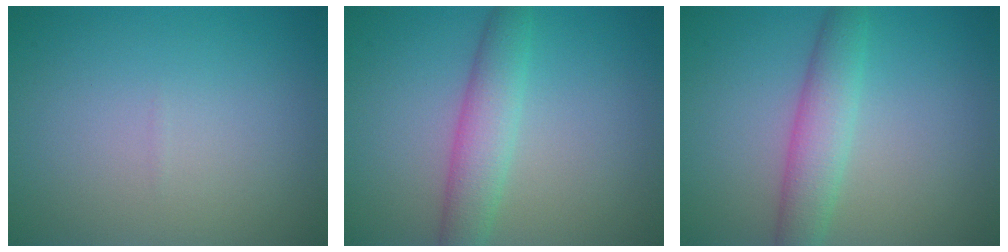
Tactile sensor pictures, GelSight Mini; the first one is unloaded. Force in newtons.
{"total": 3.8, "press": 3.8, "slide": 0.1}
{"total": 3.8, "press": 3.8, "slide": 0.1}